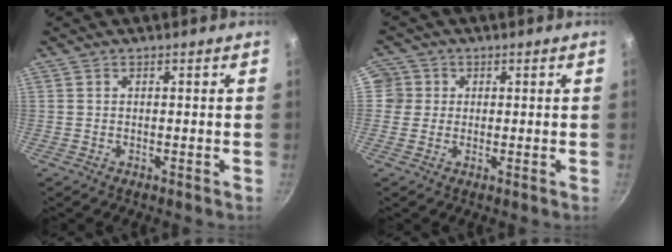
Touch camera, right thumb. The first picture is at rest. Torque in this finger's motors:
{"motor_torque": [-0.10, 0.32, -0.16, 0.50, -0.01]}